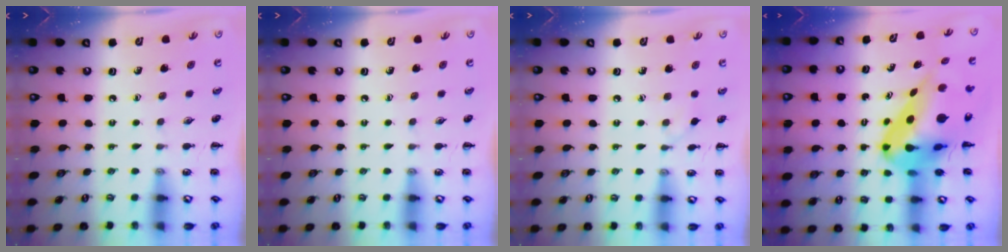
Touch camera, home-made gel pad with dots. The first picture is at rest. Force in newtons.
{"total": 0.0}
{"total": 2.9, "press": 2.6, "slide": 1.1}
{"total": 11.0, "press": 10.6, "slide": 3.1}